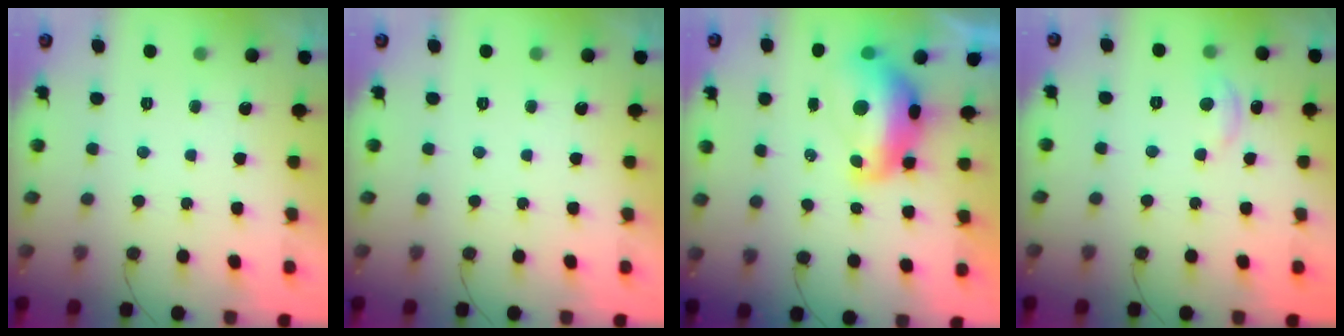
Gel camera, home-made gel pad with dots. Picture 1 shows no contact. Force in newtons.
{"total": 0.0}
{"total": 12.6, "press": 12.6, "slide": 1.0}
{"total": 4.2, "press": 4.2, "slide": 0.6}